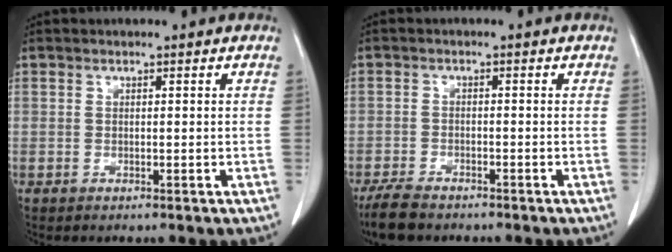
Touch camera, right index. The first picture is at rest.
{"total": 5.0, "force": [-4.2, 1.7, 2.1], "torque": [-0.039, -0.007, -0.071]}